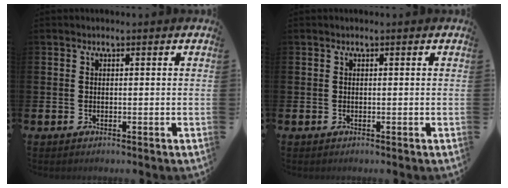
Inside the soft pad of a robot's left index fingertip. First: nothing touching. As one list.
[{"total": 0.0}]